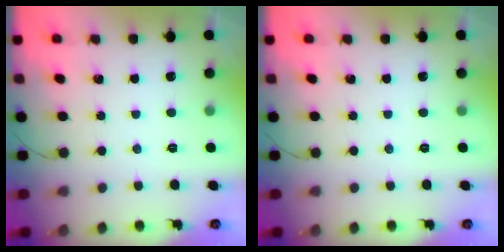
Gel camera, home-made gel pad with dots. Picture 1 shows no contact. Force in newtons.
{"total": 0.0}